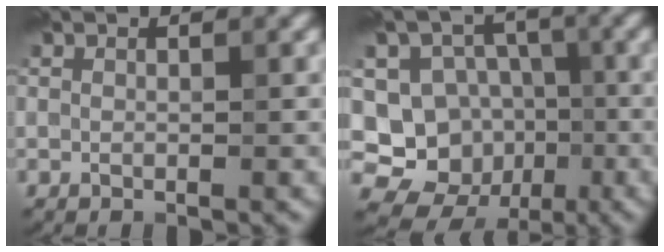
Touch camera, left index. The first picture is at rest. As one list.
[{"total": 12.2, "force": [-3.5, 11.3, 3.2], "torque": [-0.073, 0.010, -0.051]}]